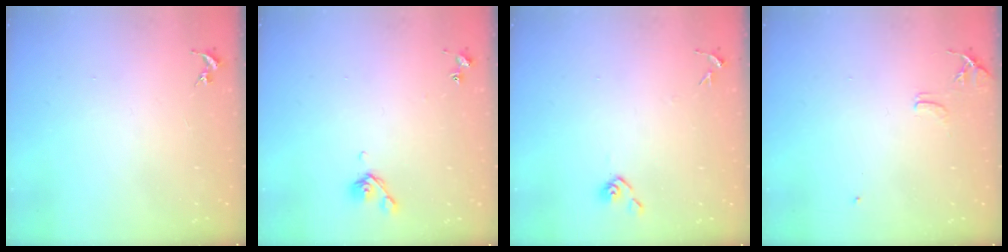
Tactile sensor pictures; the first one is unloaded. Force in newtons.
{"total": 5.6, "press": 5.6, "slide": 0.8}
{"total": 5.9, "press": 5.9, "slide": 0.5}
{"total": 7.1, "press": 7.0, "slide": 0.8}